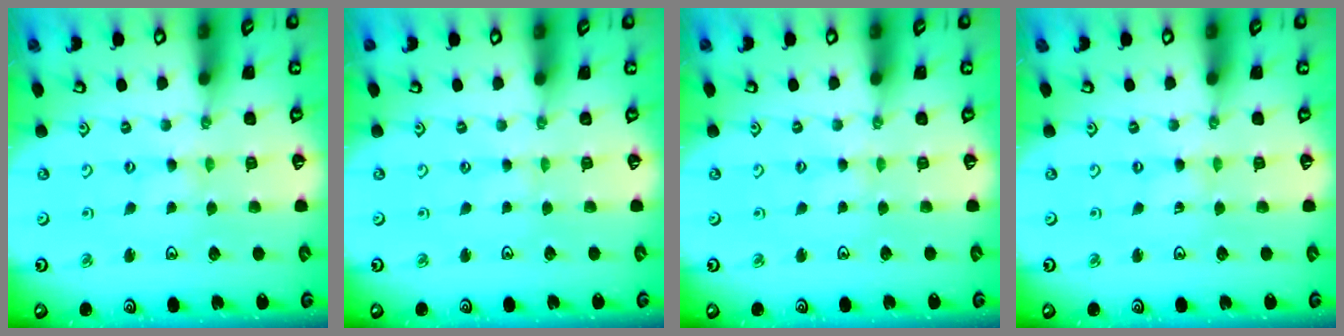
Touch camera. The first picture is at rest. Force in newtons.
{"total": 0.0}
{"total": 1.5, "press": 1.4, "slide": 0.3}
{"total": 0.0}